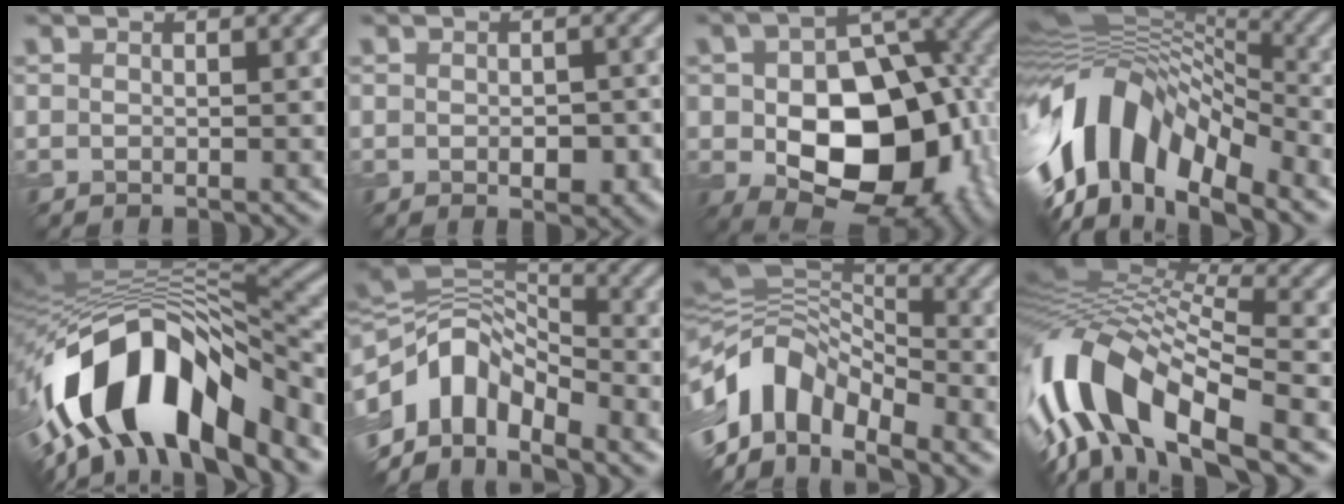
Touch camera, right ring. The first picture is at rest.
{"total": 2.8, "force": [-0.7, 1.5, 2.2], "torque": [-0.027, -0.006, -0.005]}
{"total": 13.9, "force": [-2.3, 8.8, 10.6], "torque": [-0.152, -0.020, -0.035]}
{"total": 14.4, "force": [-3.6, 8.5, 11.1], "torque": [-0.200, 0.023, -0.074]}
{"total": 14.7, "force": [-5.8, 7.0, 11.6], "torque": [-0.194, 0.003, -0.098]}
{"total": 10.0, "force": [-4.6, 5.9, 6.6], "torque": [-0.117, 0.011, -0.095]}
{"total": 10.8, "force": [-4.9, 6.3, 7.2], "torque": [-0.126, 0.007, -0.102]}
{"total": 13.7, "force": [-3.6, 6.2, 11.7], "torque": [-0.224, 0.018, -0.073]}